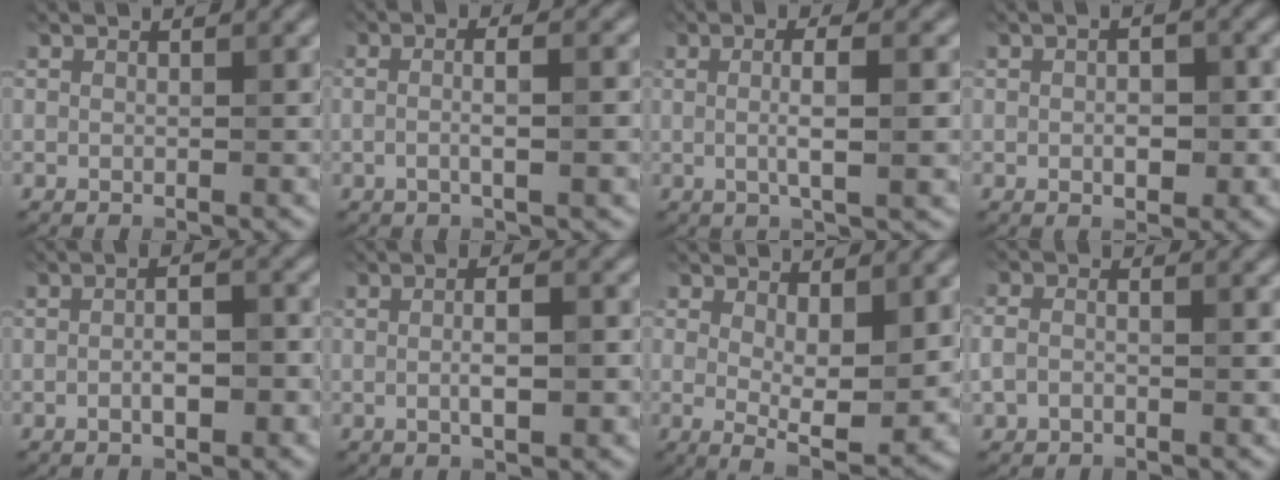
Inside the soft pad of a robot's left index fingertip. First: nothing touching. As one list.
[{"total": 4.0, "force": [-0.1, 1.2, 3.8], "torque": [-0.052, 0.002, -0.008]}, {"total": 4.6, "force": [0.2, 1.1, 4.4], "torque": [-0.072, 0.002, 0.002]}, {"total": 3.0, "force": [-0.3, 1.6, 2.6], "torque": [-0.038, -0.001, -0.003]}, {"total": 4.0, "force": [-1.0, 1.5, 3.6], "torque": [-0.057, 0.001, -0.015]}, {"total": 3.9, "force": [-0.3, 1.2, 3.7], "torque": [-0.057, 0.000, -0.006]}, {"total": 5.2, "force": [0.5, 2.0, 4.8], "torque": [-0.077, -0.015, 0.013]}, {"total": 2.2, "force": [-0.8, 1.4, 1.5], "torque": [-0.034, 0.001, -0.019]}]